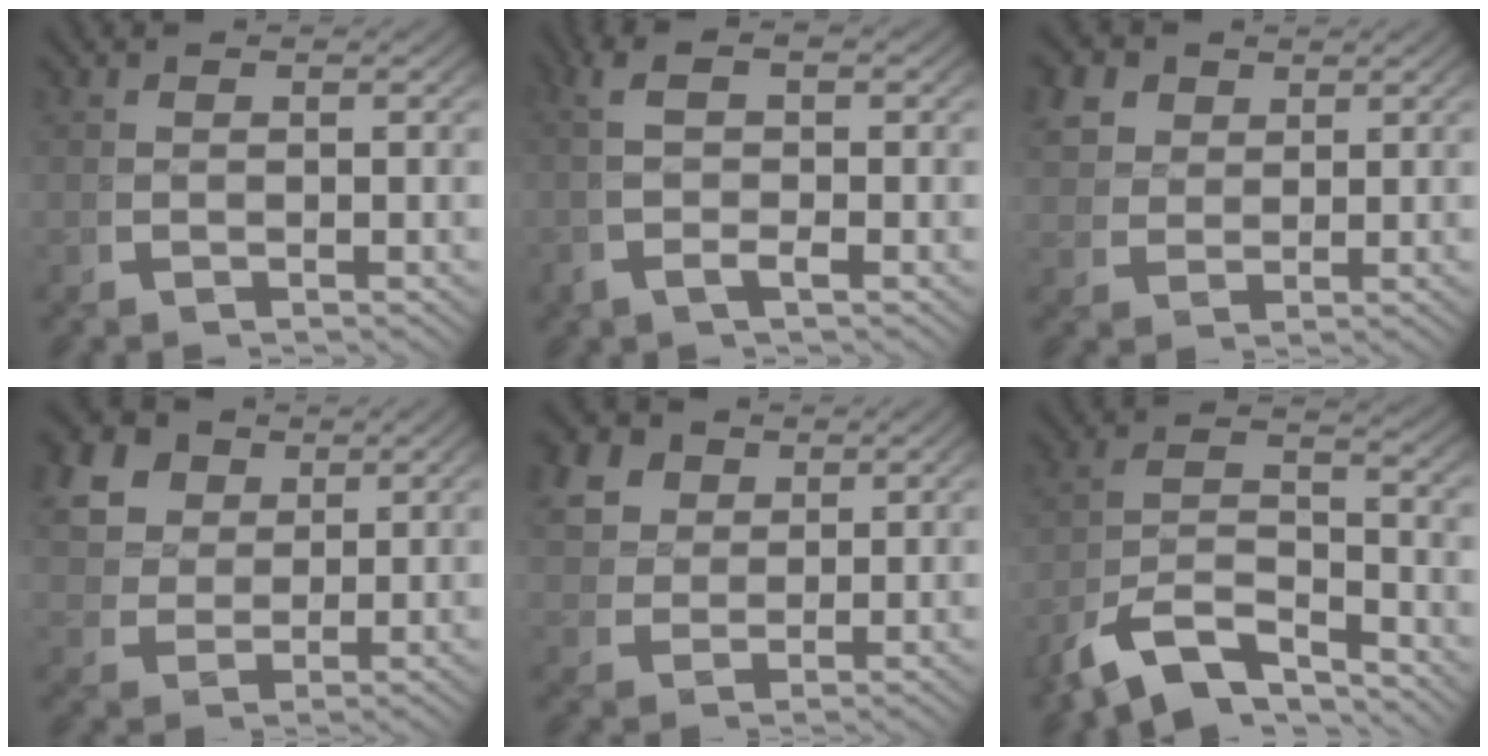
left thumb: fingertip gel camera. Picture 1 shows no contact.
{"total": 3.4, "force": [0.4, 1.2, 3.2], "torque": [-0.076, 0.003, 0.003]}
{"total": 5.5, "force": [2.8, 4.1, 2.4], "torque": [-0.055, -0.004, 0.054]}
{"total": 9.1, "force": [3.9, 7.1, 4.3], "torque": [-0.102, -0.006, 0.066]}
{"total": 7.2, "force": [3.4, 5.5, 3.3], "torque": [-0.079, -0.004, 0.061]}
{"total": 9.9, "force": [-4.7, 6.1, 6.1], "torque": [-0.129, -0.041, -0.074]}